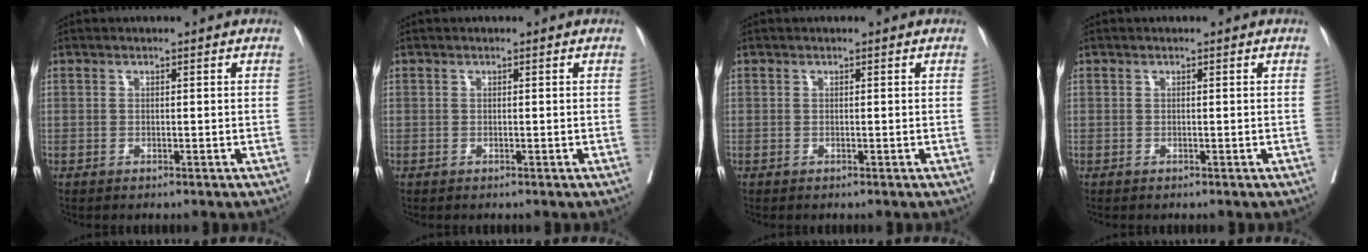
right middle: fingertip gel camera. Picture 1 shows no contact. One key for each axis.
{"total": 0.0}
{"total": 0.0}
{"total": 0.0}